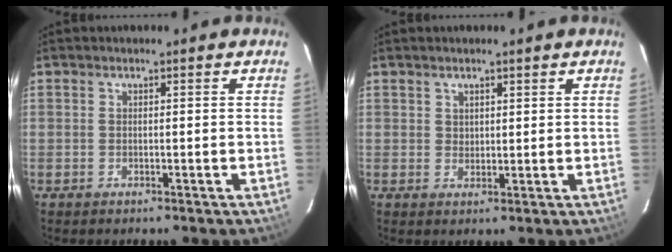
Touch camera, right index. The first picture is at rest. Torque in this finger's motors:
{"motor_torque": [-0.10, 0.01, -0.08, 0.00]}